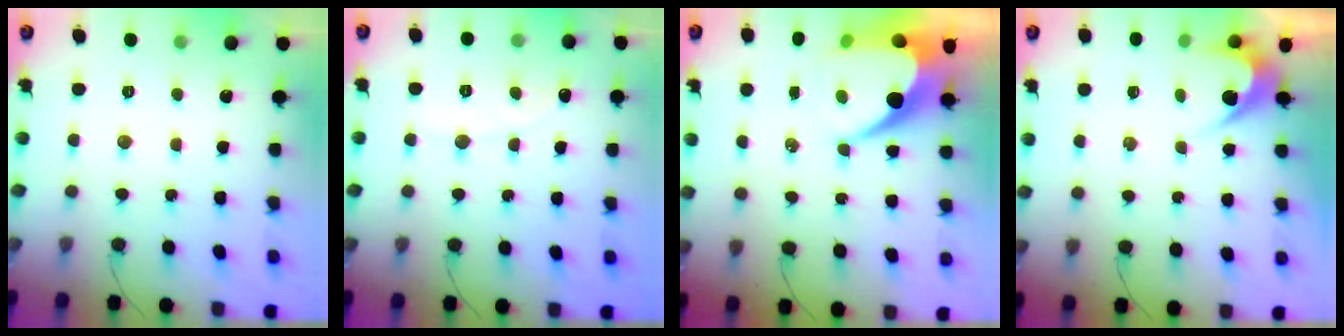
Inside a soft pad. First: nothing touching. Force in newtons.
{"total": 1.9, "press": 1.9, "slide": 0.1}
{"total": 11.2, "press": 11.1, "slide": 0.7}
{"total": 3.7, "press": 3.7, "slide": 0.2}